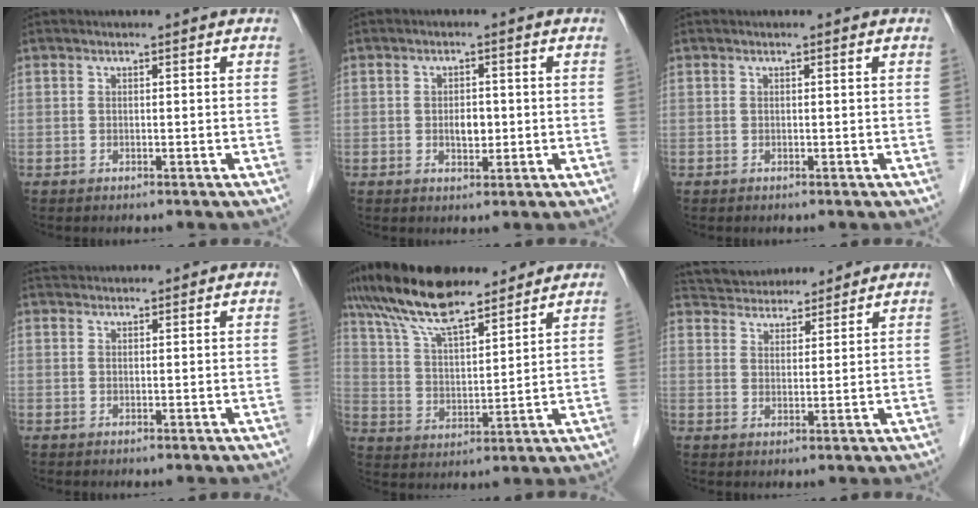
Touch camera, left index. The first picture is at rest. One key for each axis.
{"total": 2.8, "fx": -0.3, "fy": 1.7, "fz": 2.3, "tx": -0.038, "ty": 0.000, "tz": -0.001}
{"total": 0.0}
{"total": 3.4, "fx": 3.3, "fy": 0.5, "fz": 0.5, "tx": -0.008, "ty": 0.035, "tz": 0.055}
{"total": 13.6, "fx": 11.3, "fy": 3.0, "fz": 7.0, "tx": -0.134, "ty": 0.026, "tz": 0.206}
{"total": 11.1, "fx": 10.5, "fy": 2.8, "fz": 2.5, "tx": -0.042, "ty": 0.030, "tz": 0.168}